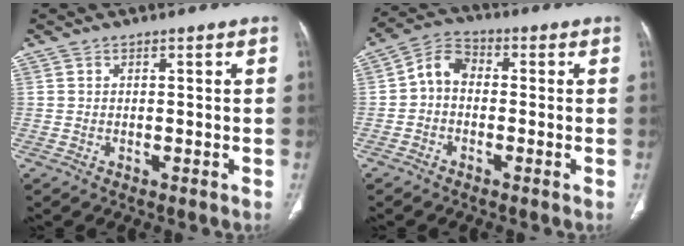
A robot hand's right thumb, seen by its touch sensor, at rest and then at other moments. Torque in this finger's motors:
{"motor_torque": [0.38, 1.59, 0.61, -0.53, 0.03]}